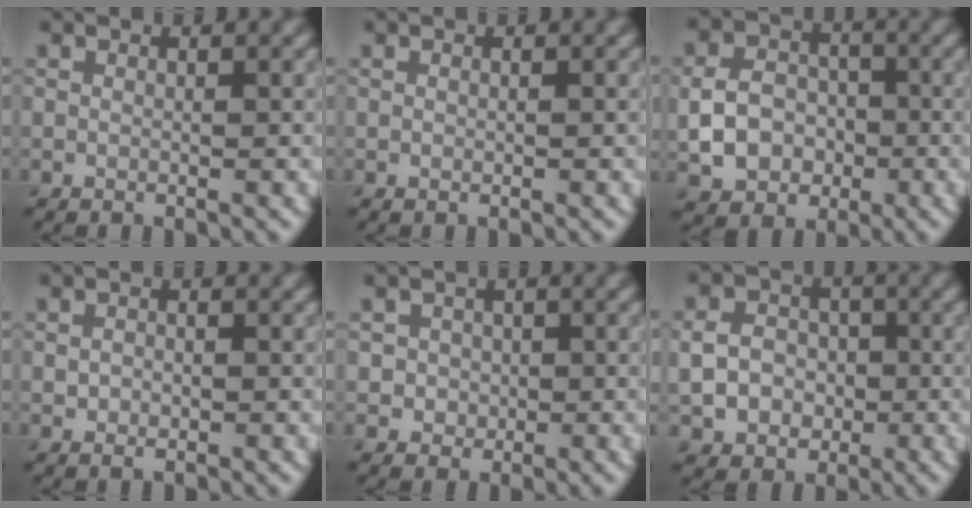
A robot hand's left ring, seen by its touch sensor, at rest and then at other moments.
{"total": 0.0}
{"total": 4.9, "force": [-1.1, 4.0, 2.6], "torque": [-0.049, 0.002, -0.024]}
{"total": 1.4, "force": [-0.2, 0.9, 1.0], "torque": [-0.019, 0.000, -0.005]}
{"total": 2.1, "force": [-0.1, 2.0, 0.5], "torque": [0.003, -0.004, -0.001]}
{"total": 4.8, "force": [-0.5, 4.2, 2.3], "torque": [-0.030, -0.001, -0.019]}